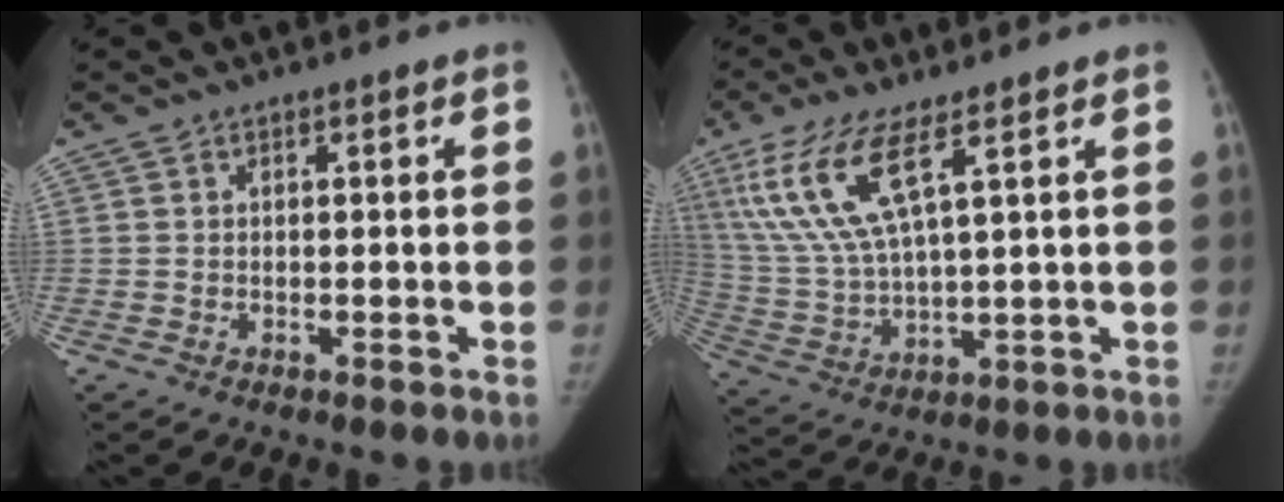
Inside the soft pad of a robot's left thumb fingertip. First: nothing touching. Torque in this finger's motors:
{"motor_torque": [0.06, 0.14, 1.64, -1.13, 0.35]}